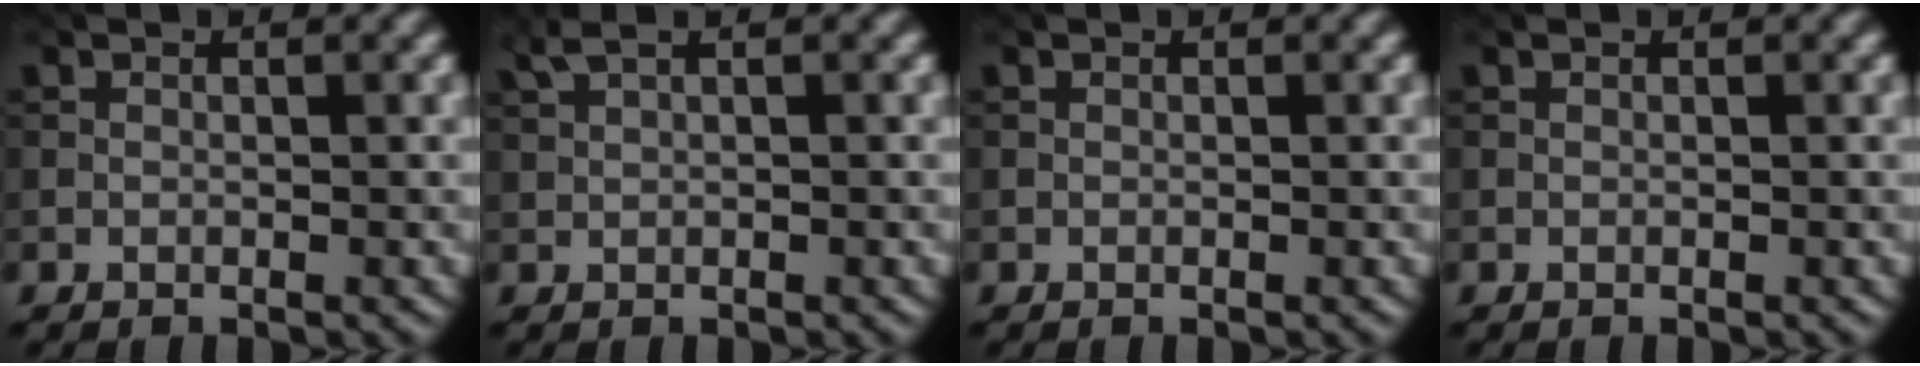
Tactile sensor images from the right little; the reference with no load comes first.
{"total": 2.0, "force": [1.3, 0.6, 1.4], "torque": [-0.031, 0.008, 0.024]}
{"total": 0.0}
{"total": 0.0}